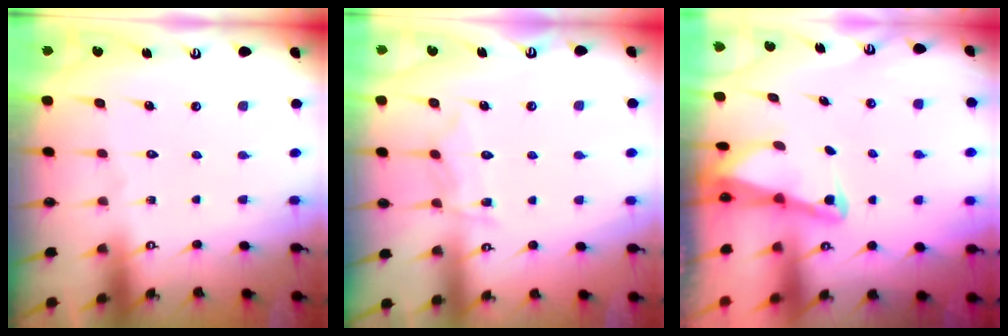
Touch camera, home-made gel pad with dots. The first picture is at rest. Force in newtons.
{"total": 6.9, "press": 6.9, "slide": 0.5}
{"total": 2.1, "press": 2.1, "slide": 0.3}